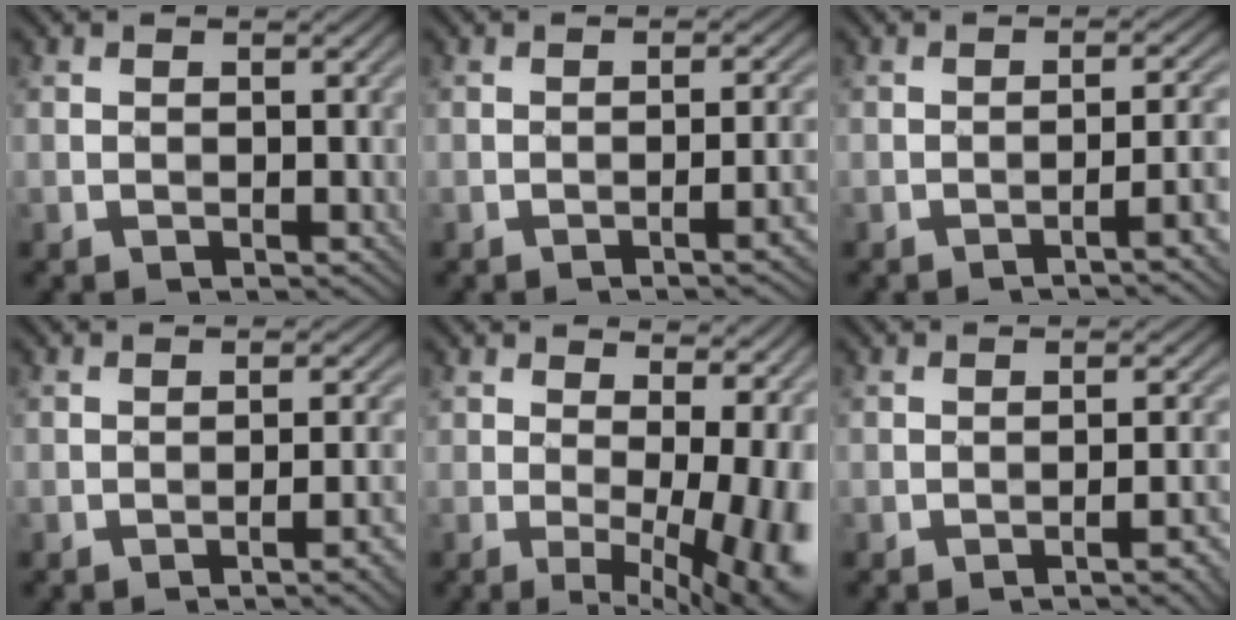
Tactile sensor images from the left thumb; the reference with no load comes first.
{"total": 3.9, "force": [-1.5, 0.8, 3.5], "torque": [-0.040, 0.013, -0.026]}
{"total": 4.9, "force": [-2.1, 0.9, 4.3], "torque": [-0.048, 0.015, -0.040]}
{"total": 4.0, "force": [-1.8, 0.8, 3.5], "torque": [-0.041, 0.014, -0.032]}
{"total": 11.3, "force": [0.5, 4.3, 10.4], "torque": [-0.117, 0.010, 0.022]}
{"total": 3.8, "force": [-1.9, 0.7, 3.2], "torque": [-0.038, 0.016, -0.032]}